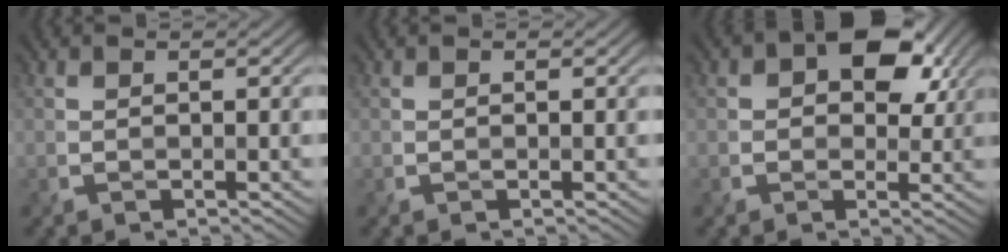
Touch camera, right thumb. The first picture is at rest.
{"total": 0.0}
{"total": 8.2, "force": [2.6, 5.6, 5.4], "torque": [-0.072, 0.000, 0.036]}